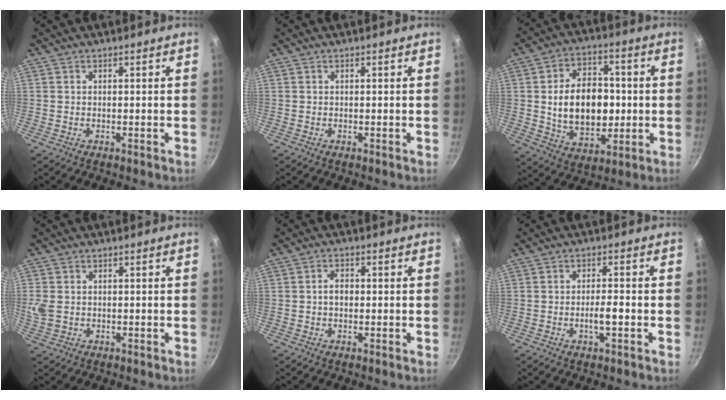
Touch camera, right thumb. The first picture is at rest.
{"total": 0.0}
{"total": 16.9, "force": [0.0, 11.6, 12.2], "torque": [-0.161, 0.011, 0.007]}
{"total": 3.9, "force": [0.1, 3.1, 2.4], "torque": [-0.051, -0.001, 0.005]}
{"total": 2.8, "force": [-0.1, 2.0, 1.9], "torque": [-0.021, 0.010, -0.004]}
{"total": 3.6, "force": [-1.1, 0.9, 3.3], "torque": [-0.055, 0.011, -0.019]}